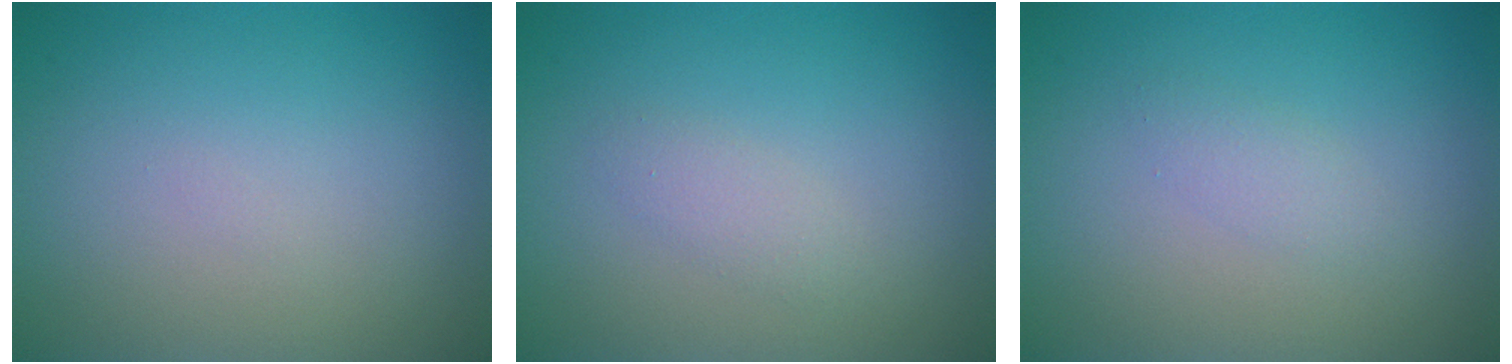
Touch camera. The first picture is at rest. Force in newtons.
{"total": 1.2, "press": 1.2, "slide": 0.1}
{"total": 1.1, "press": 1.1, "slide": 0.1}